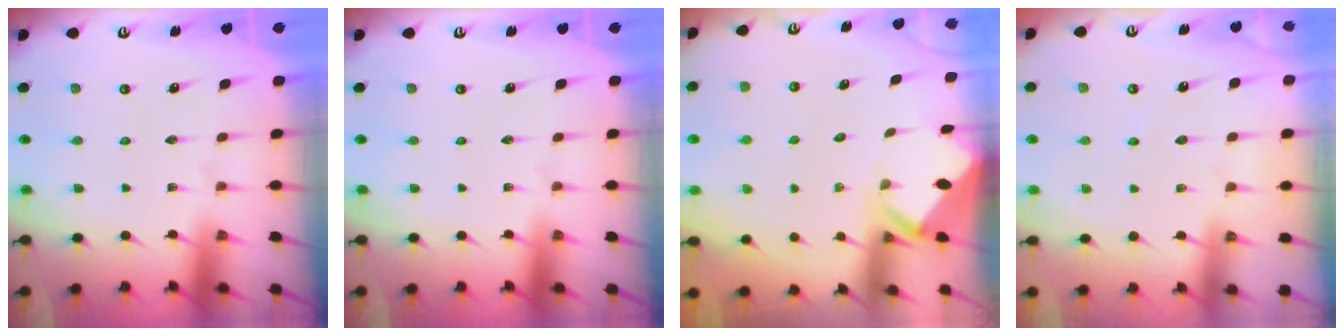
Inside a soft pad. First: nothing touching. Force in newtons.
{"total": 0.0}
{"total": 3.0, "press": 3.0, "slide": 0.1}
{"total": 3.8, "press": 3.7, "slide": 0.6}